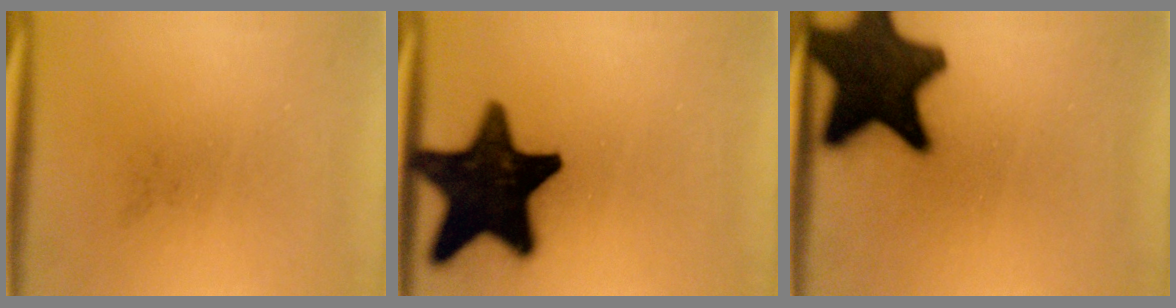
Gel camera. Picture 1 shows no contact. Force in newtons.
{"total": 20.1}
{"total": 17.7}